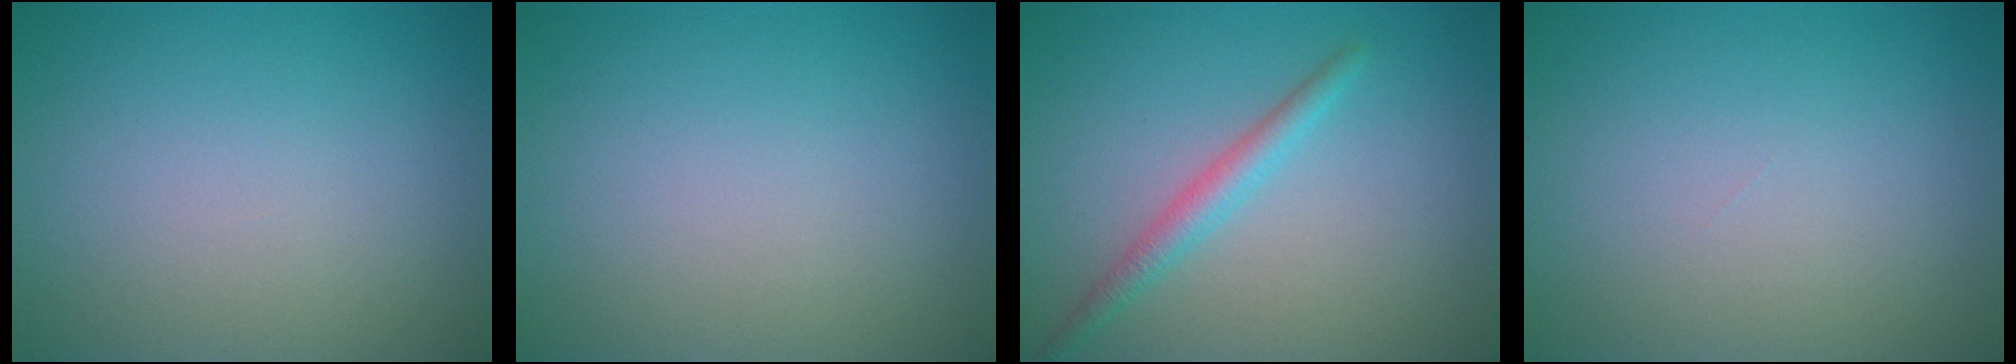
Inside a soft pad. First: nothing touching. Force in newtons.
{"total": 0.0}
{"total": 2.2, "press": 2.2, "slide": 0.1}
{"total": 0.0}